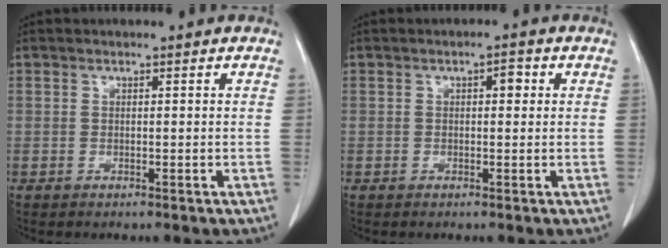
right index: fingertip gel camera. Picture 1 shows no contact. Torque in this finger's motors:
{"motor_torque": [0.02, 0.08, 0.02, 0.00]}